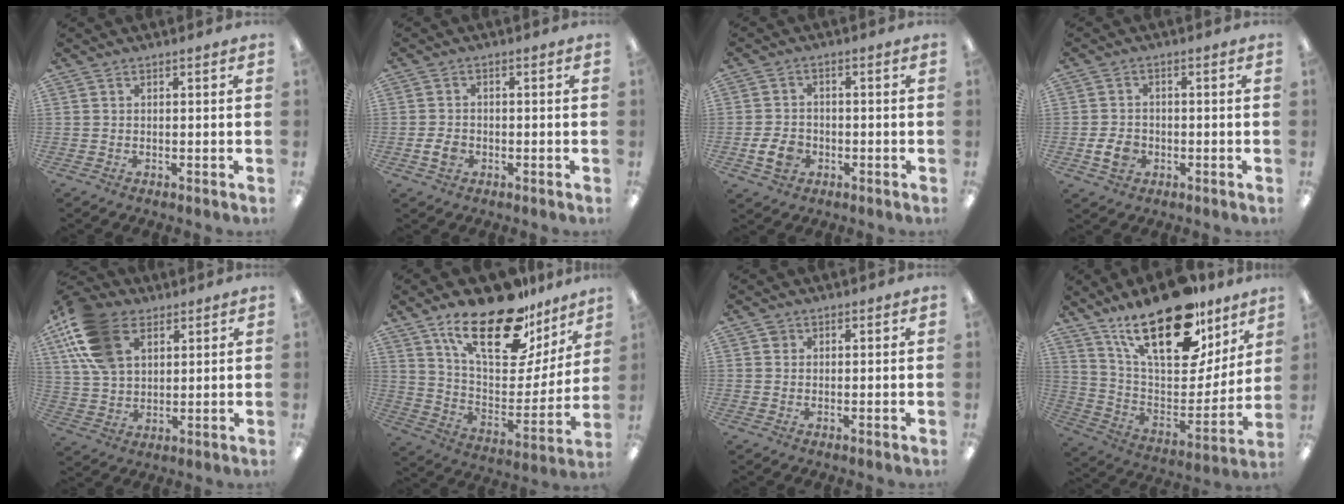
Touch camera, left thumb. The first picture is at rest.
{"total": 3.3, "force": [-1.0, 2.5, 2.0], "torque": [-0.032, 0.008, -0.017]}
{"total": 5.8, "force": [-2.0, 4.4, 3.3], "torque": [-0.071, 0.007, -0.035]}
{"total": 4.9, "force": [-1.5, 3.8, 2.7], "torque": [-0.049, 0.002, -0.028]}
{"total": 17.1, "force": [8.2, 10.9, 10.3], "torque": [-0.234, -0.008, 0.153]}
{"total": 24.4, "force": [16.5, 10.1, 14.9], "torque": [-0.231, -0.105, 0.284]}
{"total": 1.4, "force": [0.7, 1.2, 0.1], "torque": [0.004, 0.001, 0.011]}
{"total": 27.5, "force": [17.7, 12.1, 17.2], "torque": [-0.265, -0.103, 0.310]}